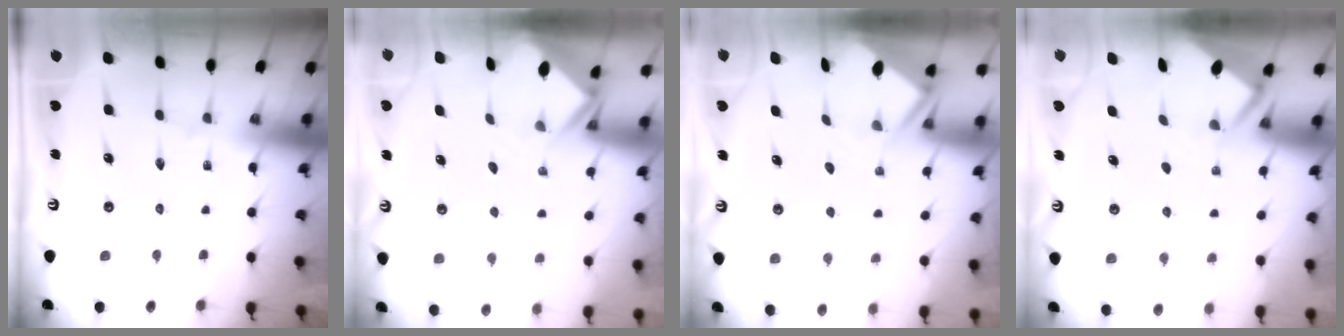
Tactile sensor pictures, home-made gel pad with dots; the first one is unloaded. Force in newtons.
{"total": 2.4, "press": 2.4, "slide": 0.1}
{"total": 3.4, "press": 3.4, "slide": 0.3}
{"total": 2.9, "press": 2.9, "slide": 0.3}